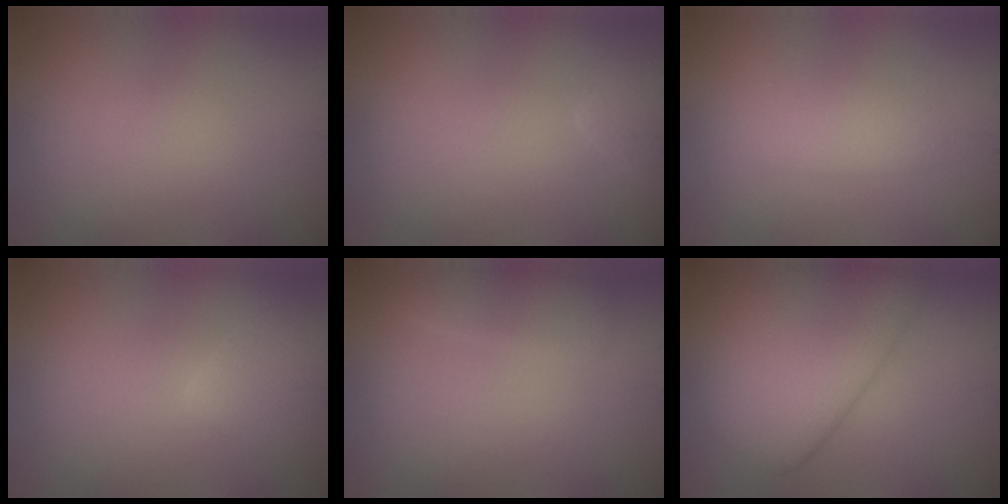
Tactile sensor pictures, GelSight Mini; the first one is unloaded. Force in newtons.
{"total": 1.4, "press": 1.4, "slide": 0.2}
{"total": 2.0, "press": 2.0, "slide": 0.1}
{"total": 2.7, "press": 2.7, "slide": 0.3}
{"total": 2.2, "press": 2.2, "slide": 0.1}
{"total": 8.6, "press": 8.6, "slide": 0.4}